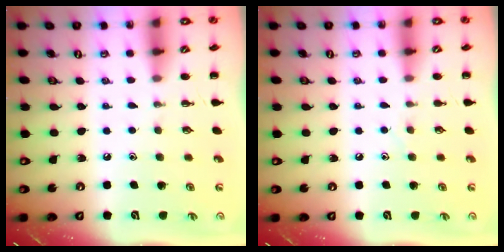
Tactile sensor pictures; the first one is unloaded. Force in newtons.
{"total": 3.8, "press": 3.6, "slide": 1.0}